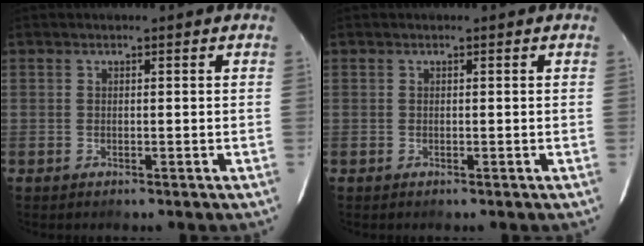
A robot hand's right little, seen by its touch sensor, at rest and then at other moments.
{"total": 0.0}